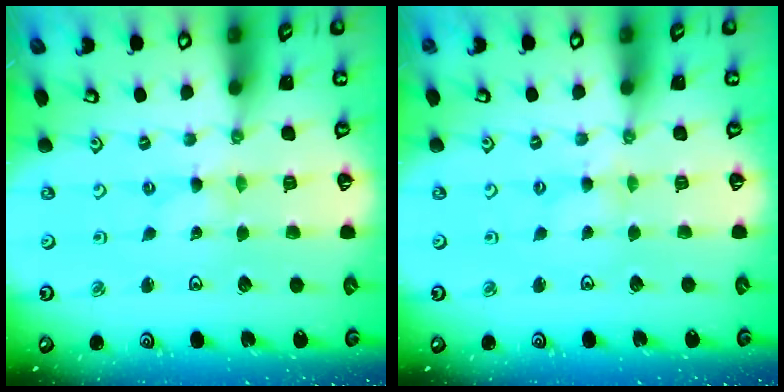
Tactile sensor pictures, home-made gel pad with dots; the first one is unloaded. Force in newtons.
{"total": 0.5, "press": 0.5, "slide": 0.2}